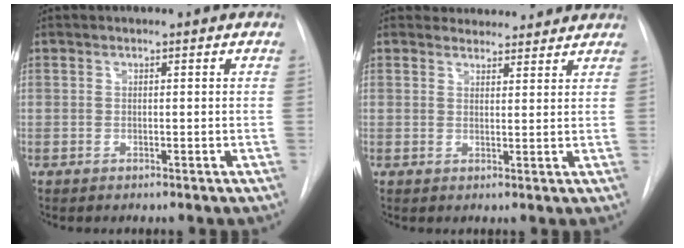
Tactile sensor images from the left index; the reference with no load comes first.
{"total": 6.5, "force": [6.1, 2.1, 0.3], "torque": [0.010, 0.014, 0.068]}